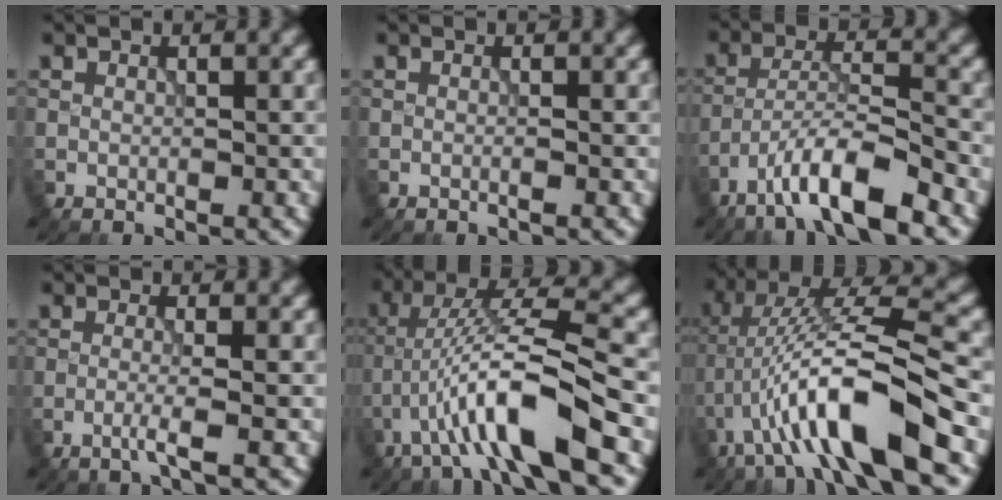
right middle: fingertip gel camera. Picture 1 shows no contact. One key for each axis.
{"total": 0.6, "fx": -0.1, "fy": 0.2, "fz": 0.6, "tx": -0.009, "ty": -0.006, "tz": -0.011}
{"total": 7.6, "fx": -5.0, "fy": 1.5, "fz": 5.5, "tx": -0.093, "ty": 0.009, "tz": -0.091}
{"total": 2.0, "fx": -0.9, "fy": 0.1, "fz": 1.8, "tx": -0.027, "ty": 0.004, "tz": -0.030}
{"total": 8.9, "fx": -3.9, "fy": 1.3, "fz": 7.9, "tx": -0.148, "ty": 0.018, "tz": -0.073}
{"total": 10.3, "fx": -3.5, "fy": 2.0, "fz": 9.5, "tx": -0.176, "ty": 0.025, "tz": -0.063}